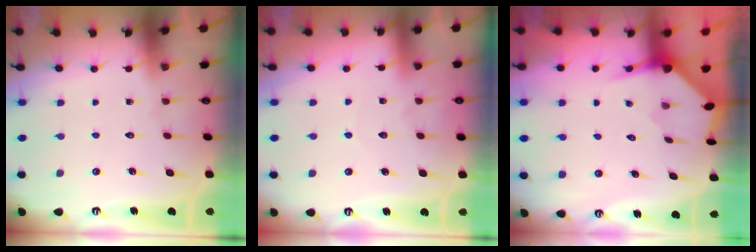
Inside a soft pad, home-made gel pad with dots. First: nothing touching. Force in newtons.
{"total": 3.1, "press": 3.1, "slide": 0.3}
{"total": 3.2, "press": 3.2, "slide": 0.3}